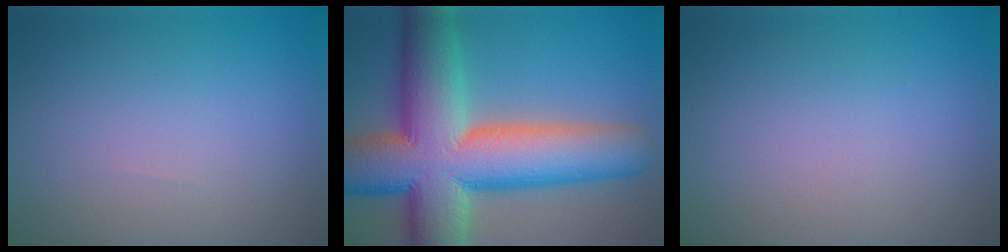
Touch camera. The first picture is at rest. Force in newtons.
{"total": 15.8, "press": 15.8, "slide": 0.9}
{"total": 0.0}